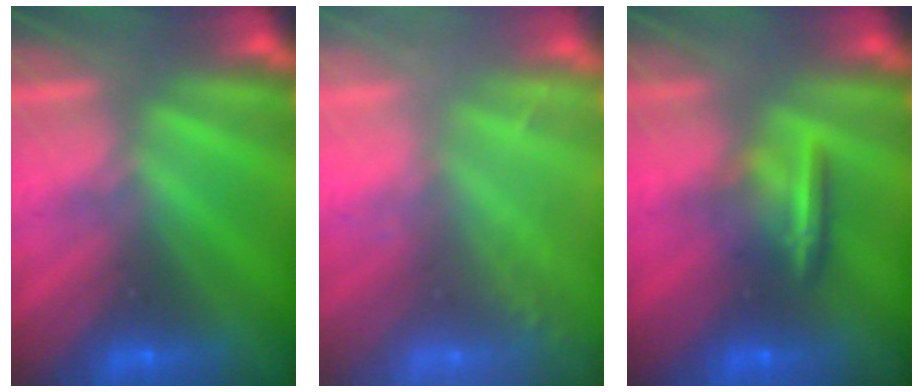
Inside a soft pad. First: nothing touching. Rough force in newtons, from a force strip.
{"total": 1.6}
{"total": 6.1}